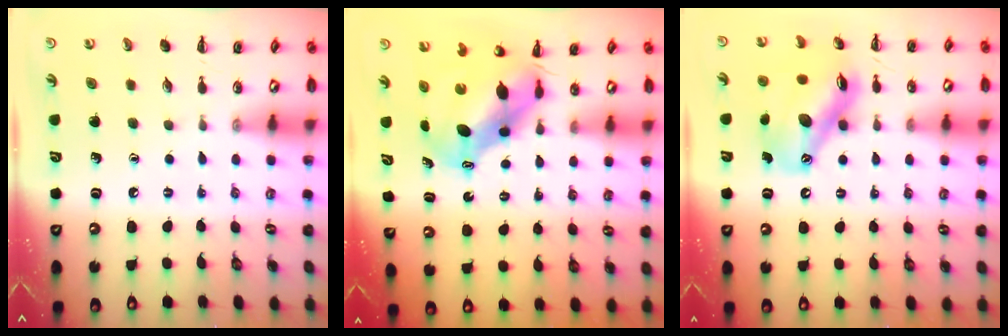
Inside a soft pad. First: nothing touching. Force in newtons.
{"total": 8.1, "press": 7.9, "slide": 2.0}
{"total": 13.5, "press": 12.9, "slide": 3.8}